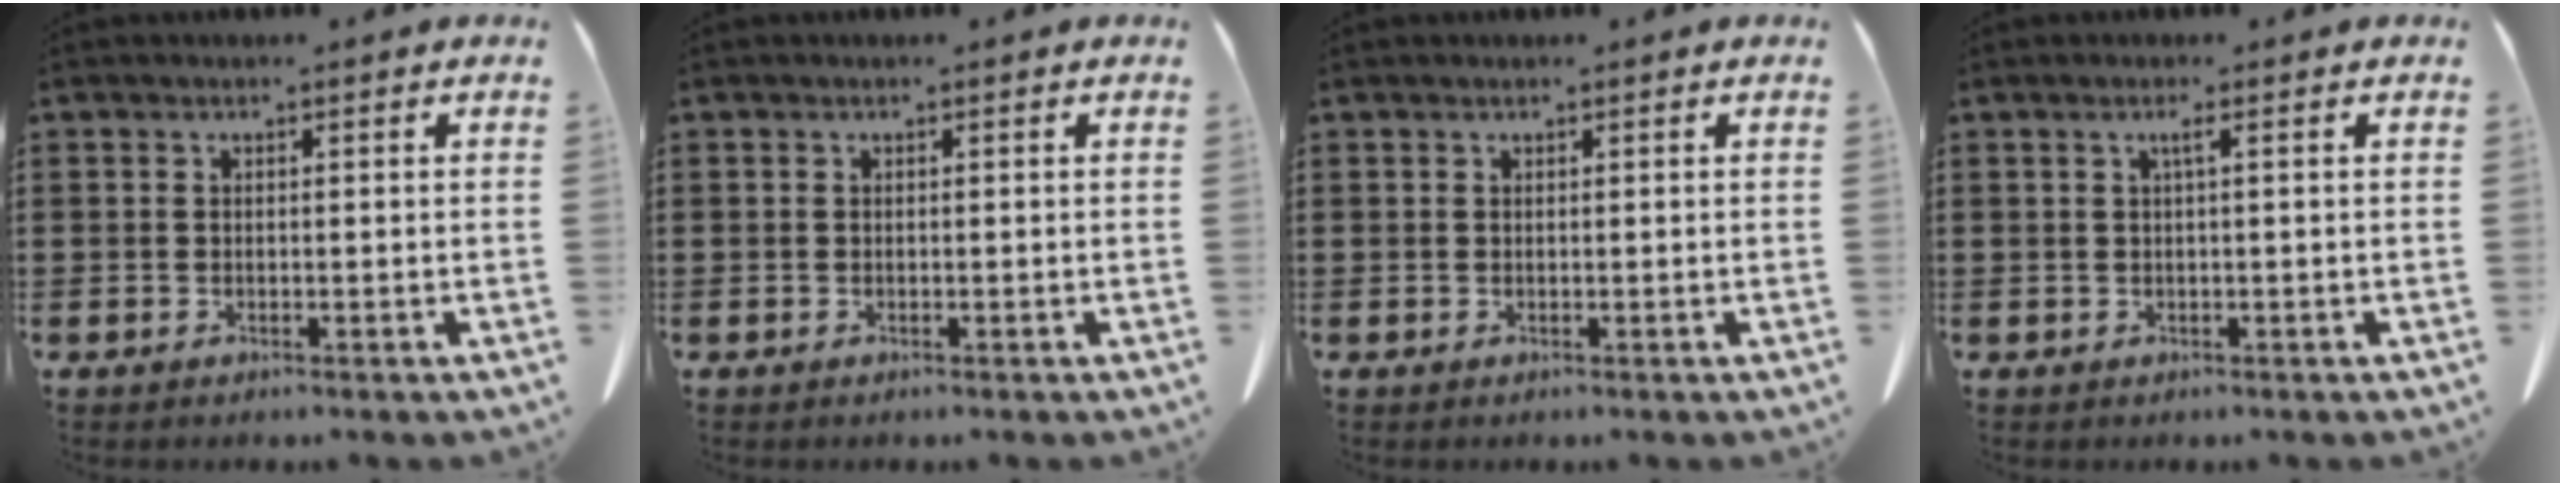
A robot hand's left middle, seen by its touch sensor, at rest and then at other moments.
{"total": 0.0}
{"total": 0.0}
{"total": 1.2, "force": [0.3, 0.0, 1.2], "torque": [-0.022, 0.000, 0.005]}